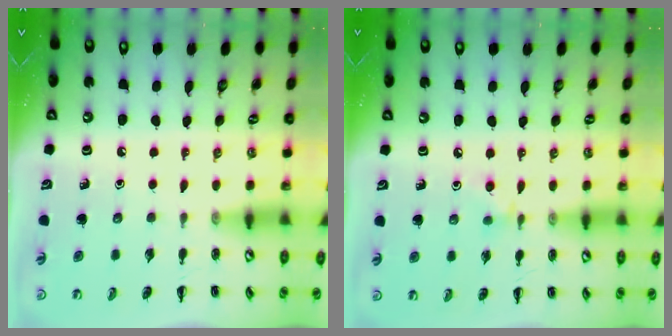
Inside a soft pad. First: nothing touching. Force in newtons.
{"total": 4.2, "press": 4.0, "slide": 1.2}